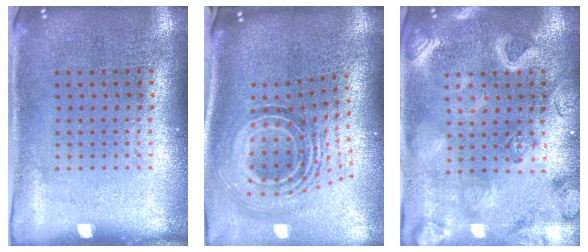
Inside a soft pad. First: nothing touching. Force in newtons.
{"total": 2.0, "press": 1.5, "slide": 1.3}
{"total": 3.0, "press": 2.9, "slide": 0.8}